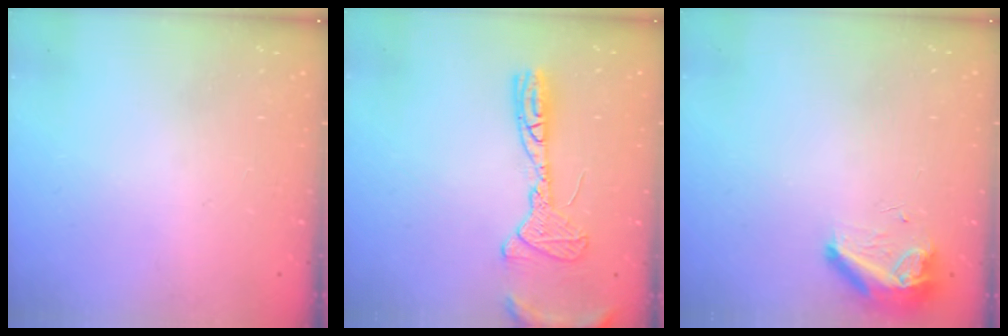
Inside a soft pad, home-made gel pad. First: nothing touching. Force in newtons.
{"total": 12.5, "press": 12.3, "slide": 2.3}
{"total": 8.3, "press": 8.2, "slide": 0.9}